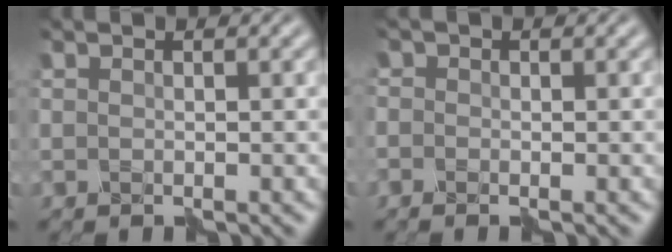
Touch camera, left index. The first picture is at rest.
{"total": 1.5, "force": [-0.9, 1.0, 0.7], "torque": [-0.008, -0.002, -0.018]}